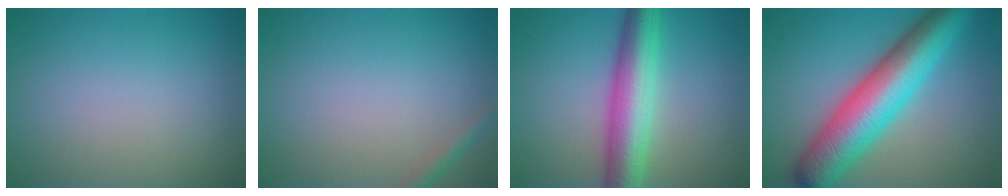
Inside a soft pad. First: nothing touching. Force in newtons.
{"total": 1.2, "press": 1.2, "slide": 0.0}
{"total": 7.2, "press": 7.2, "slide": 0.1}
{"total": 10.5, "press": 10.5, "slide": 0.3}